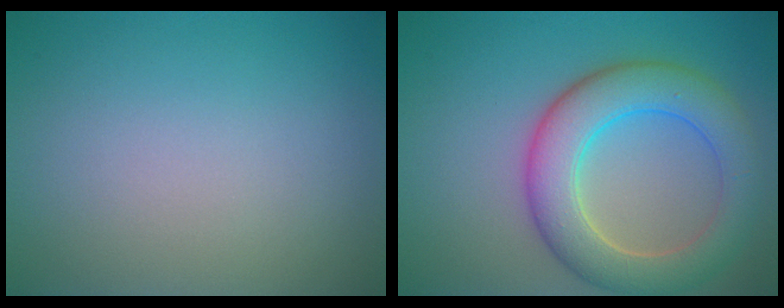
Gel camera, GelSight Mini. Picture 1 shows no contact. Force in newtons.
{"total": 7.0, "press": 7.0, "slide": 0.3}